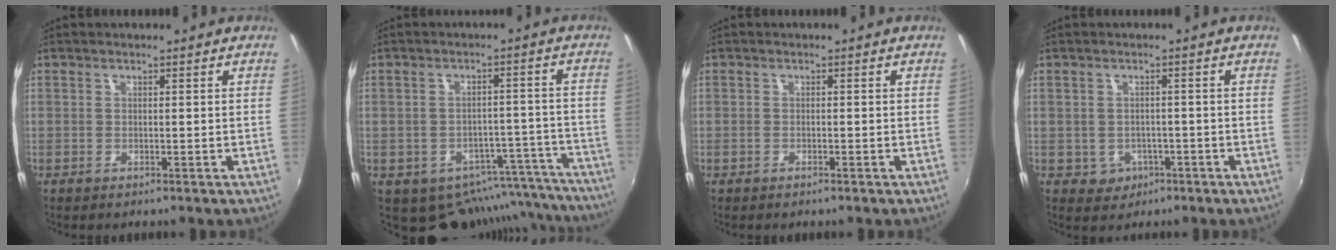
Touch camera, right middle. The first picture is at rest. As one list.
[{"total": 13.8, "force": [-11.7, 6.4, 3.4], "torque": [-0.049, 0.028, -0.128]}, {"total": 0.9, "force": [-0.8, 0.2, 0.5], "torque": [-0.011, -0.002, -0.014]}, {"total": 3.8, "force": [-1.4, 3.5, 0.8], "torque": [-0.028, 0.003, -0.011]}]